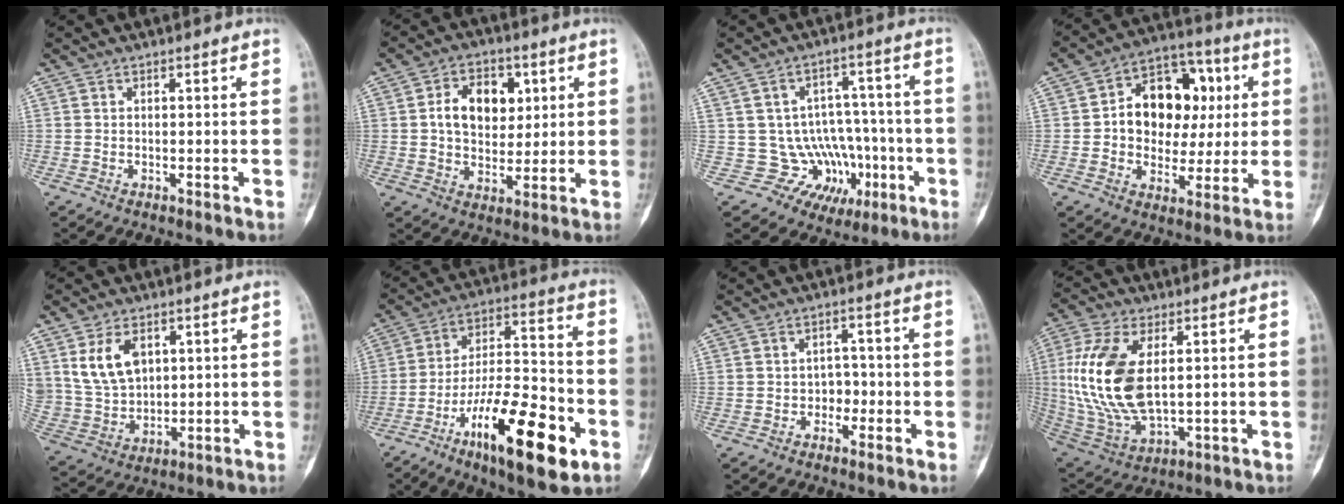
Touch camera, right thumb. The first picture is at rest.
{"total": 10.9, "force": [2.5, 7.6, 7.4], "torque": [-0.085, -0.003, 0.044]}
{"total": 12.0, "force": [-2.8, 11.1, 3.6], "torque": [0.002, 0.054, -0.025]}
{"total": 16.4, "force": [2.2, 12.2, 10.8], "torque": [-0.110, 0.022, 0.033]}
{"total": 10.2, "force": [4.0, 6.8, 6.5], "torque": [-0.109, -0.013, 0.096]}
{"total": 21.1, "force": [-9.5, 6.9, 17.5], "torque": [-0.283, 0.052, -0.152]}
{"total": 3.0, "force": [-1.0, 2.5, 1.4], "torque": [0.005, 0.013, -0.022]}
{"total": 18.1, "force": [2.5, 9.5, 15.1], "torque": [-0.324, -0.014, 0.059]}